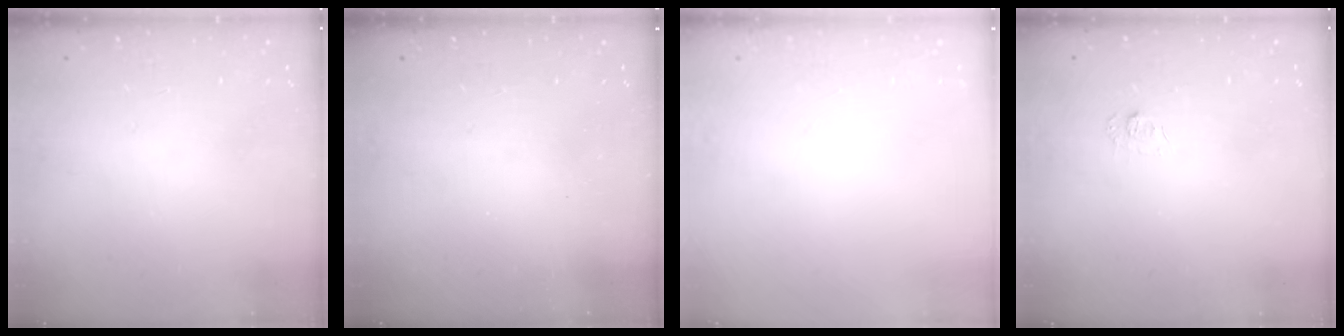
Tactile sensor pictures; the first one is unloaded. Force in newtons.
{"total": 2.3, "press": 2.2, "slide": 0.7}
{"total": 2.7, "press": 2.6, "slide": 0.8}
{"total": 5.5, "press": 5.4, "slide": 0.6}